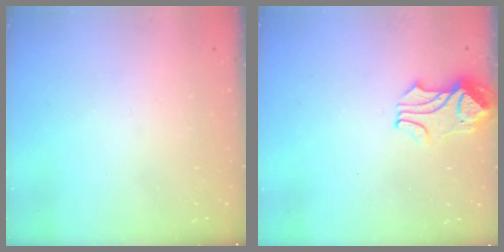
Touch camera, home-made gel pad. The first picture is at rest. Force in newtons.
{"total": 2.2, "press": 2.1, "slide": 0.8}